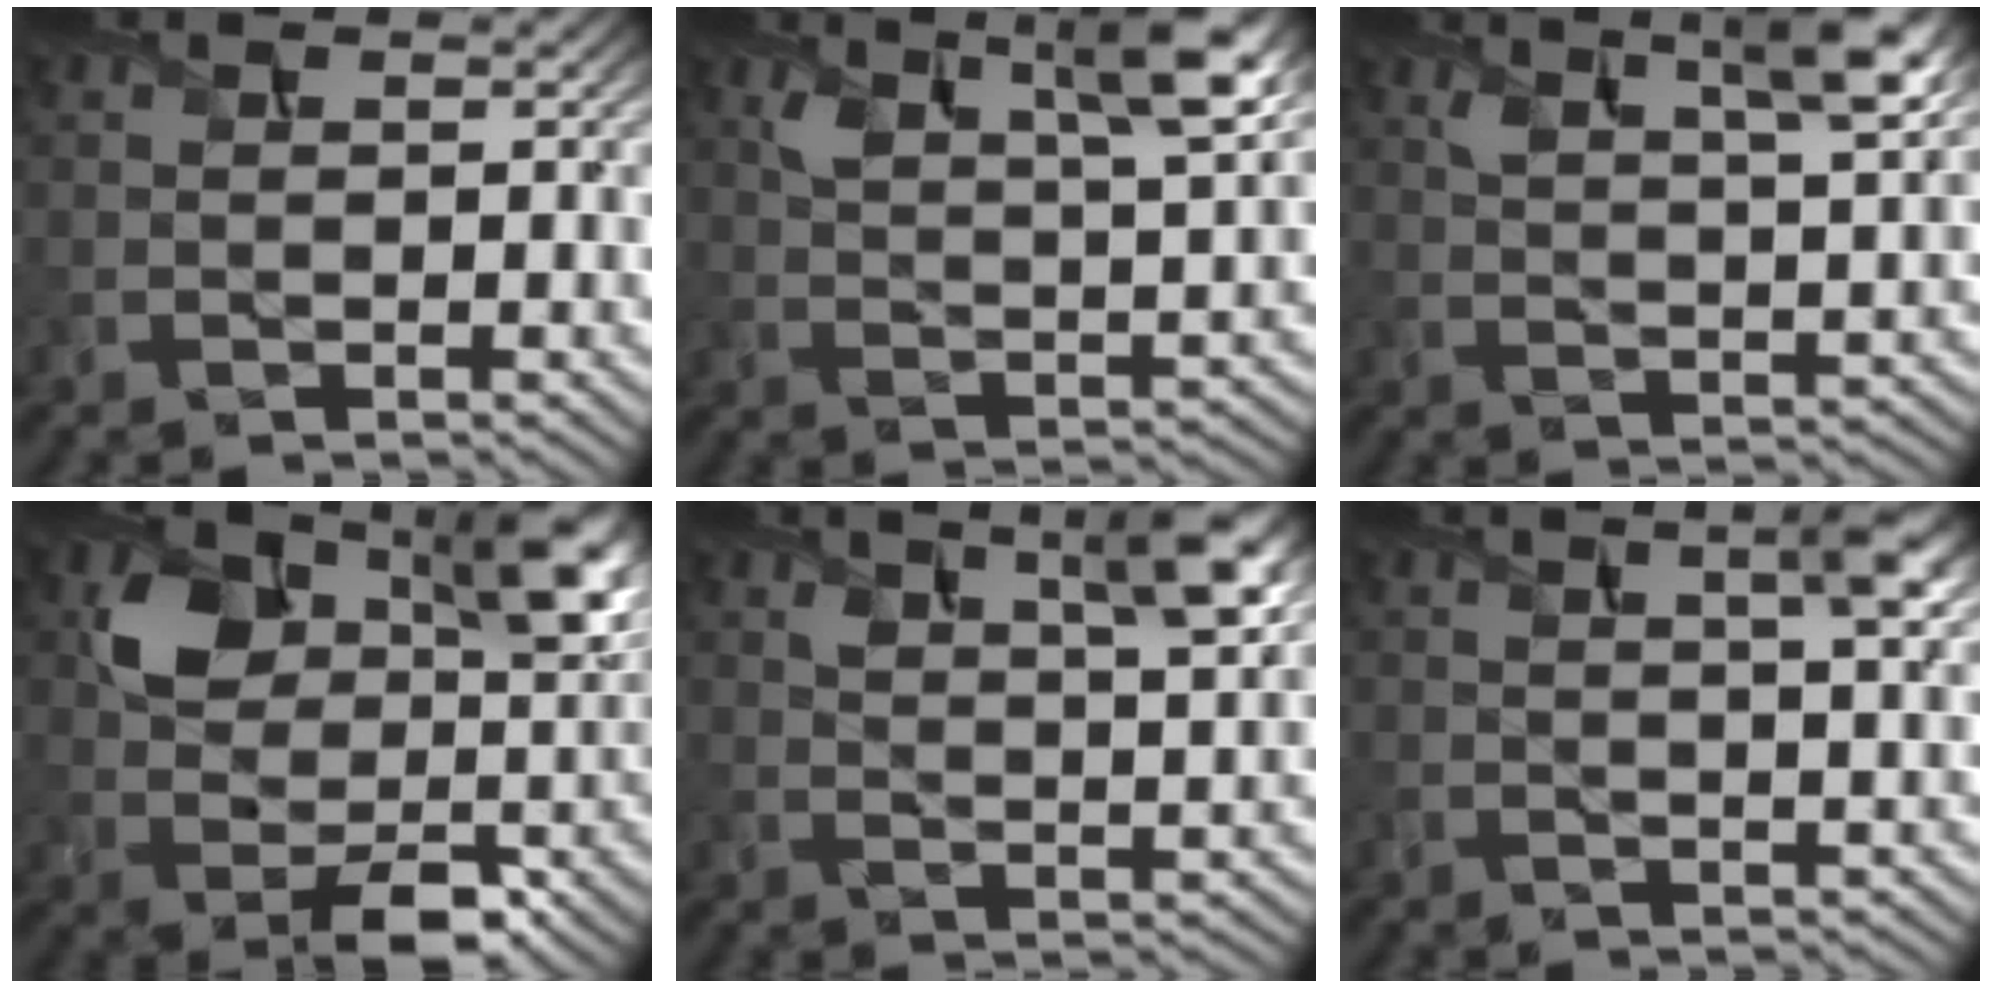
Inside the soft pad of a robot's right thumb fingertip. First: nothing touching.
{"total": 9.8, "force": [5.2, 3.2, 7.6], "torque": [-0.141, 0.002, 0.098]}
{"total": 8.0, "force": [4.7, 2.0, 6.1], "torque": [-0.106, 0.006, 0.082]}
{"total": 10.7, "force": [2.5, 7.2, 7.5], "torque": [-0.130, -0.013, 0.048]}
{"total": 7.3, "force": [4.1, 2.3, 5.6], "torque": [-0.094, -0.002, 0.073]}
{"total": 4.2, "force": [1.5, 0.8, 3.8], "torque": [-0.064, 0.006, 0.024]}